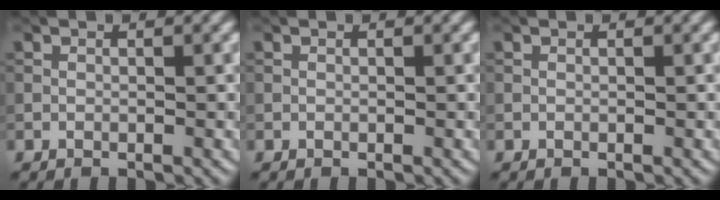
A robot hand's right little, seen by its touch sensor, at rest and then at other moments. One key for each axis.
{"total": 0.0}
{"total": 0.0}